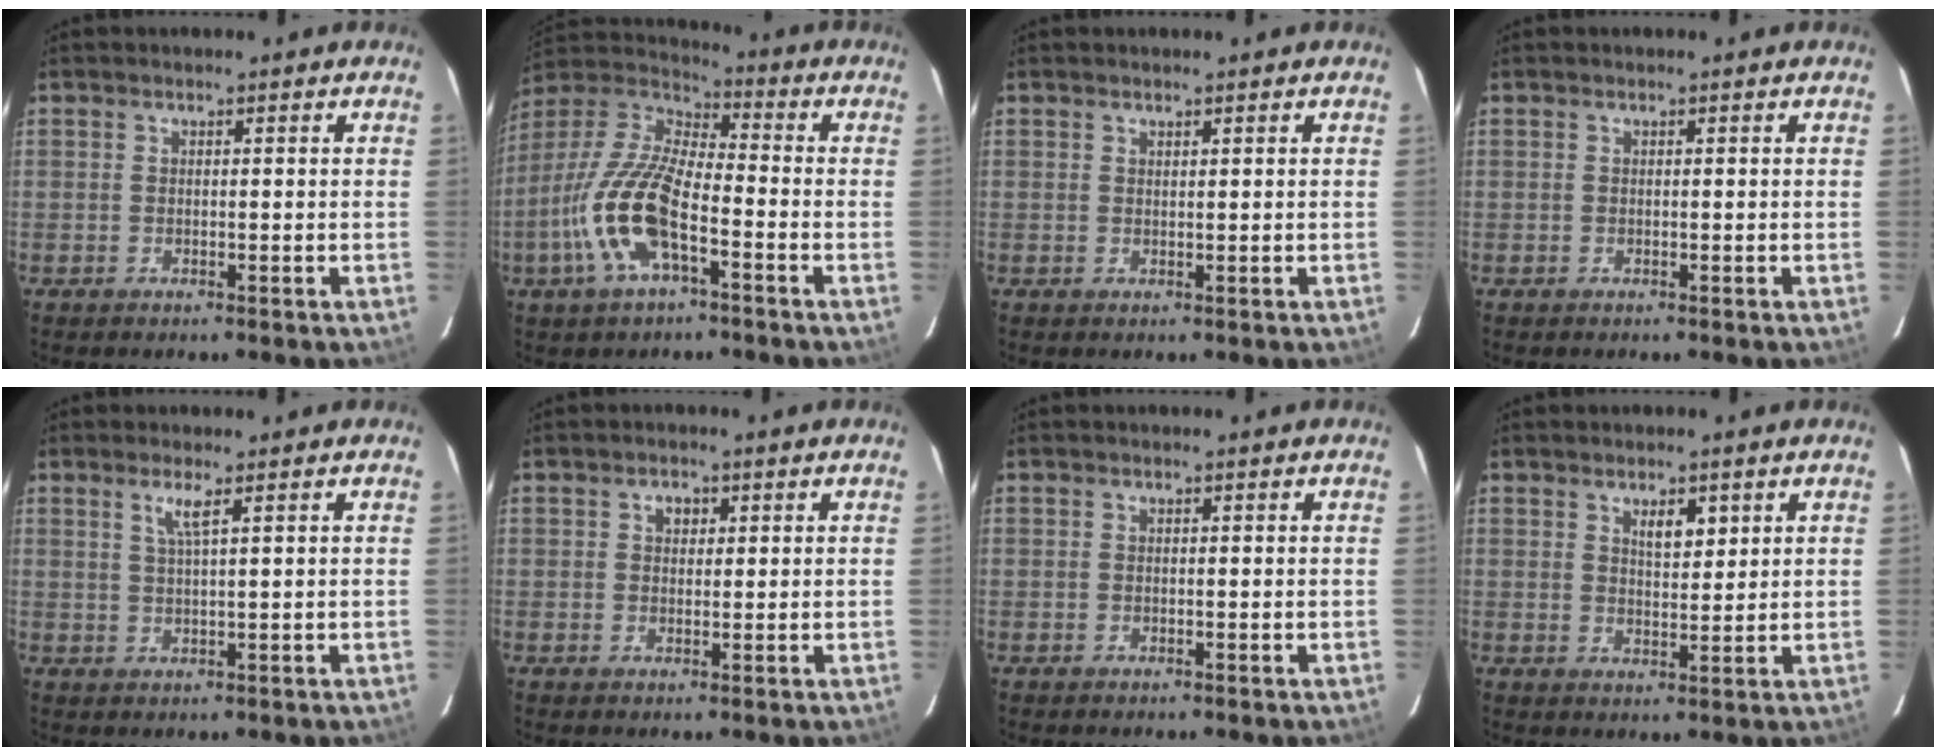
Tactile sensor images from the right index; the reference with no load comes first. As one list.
[{"total": 15.9, "force": [-6.2, 5.5, 13.6], "torque": [-0.290, -0.007, -0.127]}, {"total": 0.5, "force": [0.5, 0.0, 0.1], "torque": [-0.003, -0.003, 0.010]}, {"total": 0.0}, {"total": 2.6, "force": [1.4, -0.3, 2.2], "torque": [-0.044, -0.003, 0.027]}, {"total": 2.0, "force": [0.7, 1.6, 0.9], "torque": [-0.012, 0.008, 0.011]}, {"total": 0.0}, {"total": 3.9, "force": [2.1, 1.6, 2.8], "torque": [-0.044, 0.003, 0.037]}]